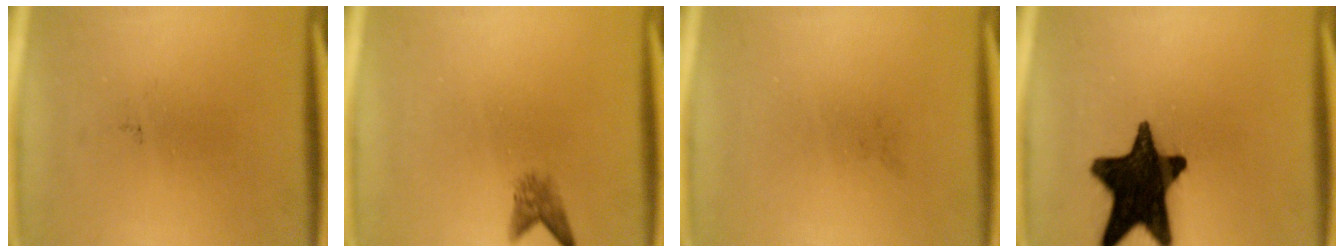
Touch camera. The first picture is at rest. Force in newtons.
{"total": 2.0}
{"total": 0.0}
{"total": 17.7}